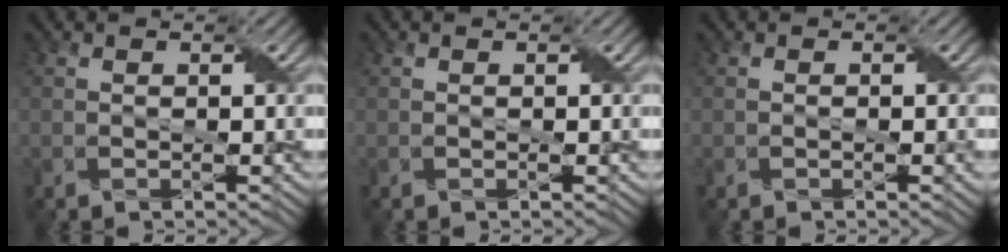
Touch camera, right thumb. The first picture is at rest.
{"total": 0.0}
{"total": 0.8, "force": [-0.2, 0.2, 0.8], "torque": [-0.015, -0.001, -0.001]}